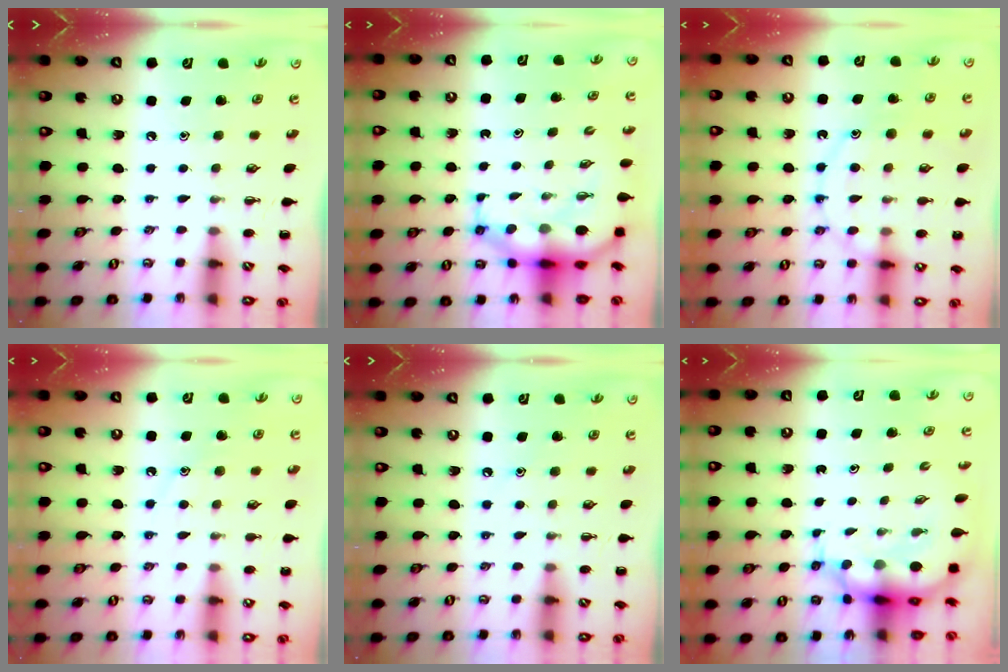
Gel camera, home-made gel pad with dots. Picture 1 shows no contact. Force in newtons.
{"total": 9.1, "press": 8.8, "slide": 2.3}
{"total": 12.2, "press": 12.1, "slide": 1.1}
{"total": 9.2, "press": 9.1, "slide": 1.2}
{"total": 5.2, "press": 4.9, "slide": 1.6}
{"total": 9.0, "press": 8.8, "slide": 2.2}